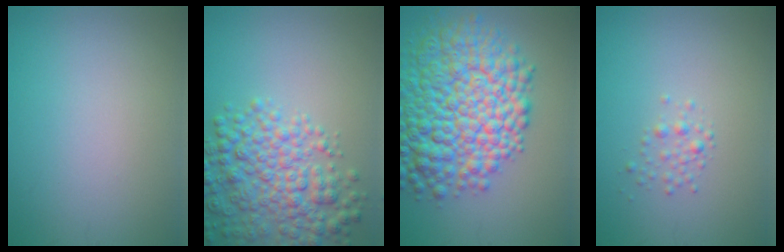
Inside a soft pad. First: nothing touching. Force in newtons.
{"total": 6.7, "press": 6.7, "slide": 0.2}
{"total": 12.1, "press": 12.1, "slide": 0.0}
{"total": 1.2, "press": 1.2, "slide": 0.1}